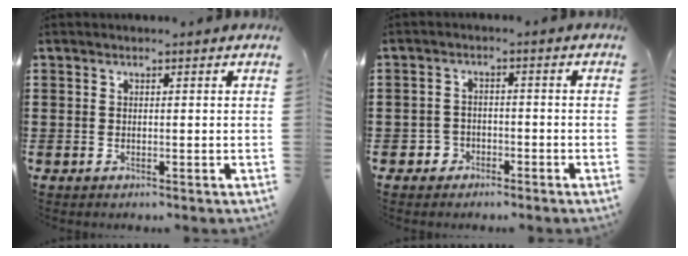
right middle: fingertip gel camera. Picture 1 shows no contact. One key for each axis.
{"total": 2.2, "fx": -1.8, "fy": 1.3, "fz": 0.0, "tx": -0.009, "ty": 0.003, "tz": -0.041}